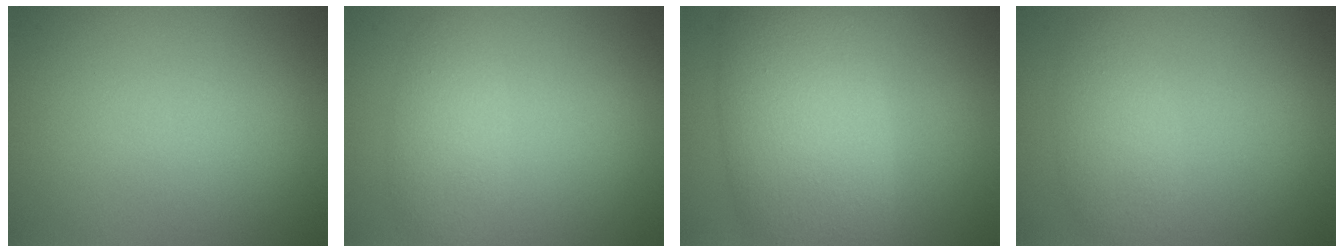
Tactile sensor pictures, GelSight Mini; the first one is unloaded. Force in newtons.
{"total": 2.6, "press": 2.6, "slide": 0.1}
{"total": 10.1, "press": 10.1, "slide": 0.4}
{"total": 2.9, "press": 2.9, "slide": 0.1}